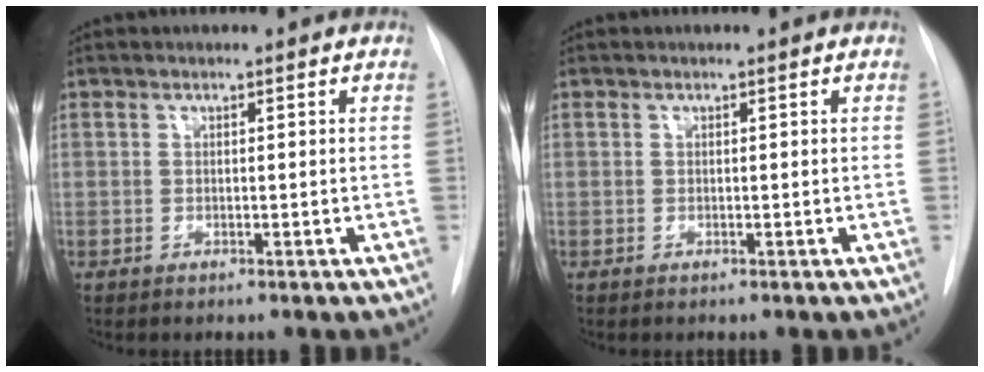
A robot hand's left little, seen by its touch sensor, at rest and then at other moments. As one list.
[{"total": 0.0}]